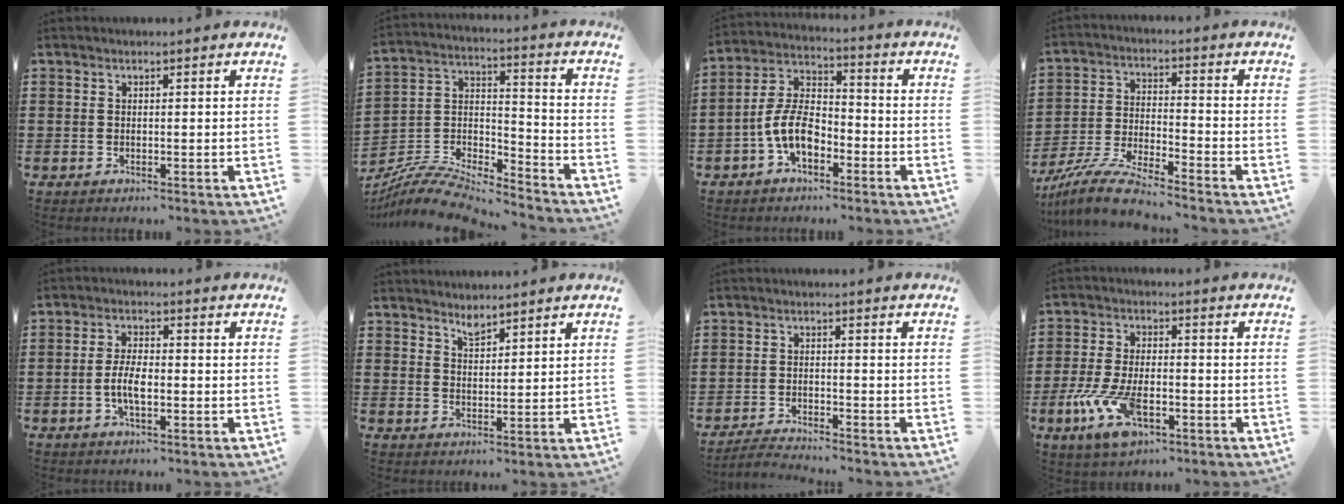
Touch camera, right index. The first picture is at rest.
{"total": 8.3, "force": [-7.9, 1.6, 2.1], "torque": [-0.045, 0.010, -0.159]}
{"total": 8.5, "force": [-3.5, 4.4, 6.3], "torque": [-0.149, 0.005, -0.072]}
{"total": 8.4, "force": [-7.8, 0.1, 3.0], "torque": [-0.071, 0.002, -0.155]}
{"total": 4.7, "force": [-1.2, 1.8, 4.2], "torque": [-0.100, -0.004, -0.028]}
{"total": 2.1, "force": [2.0, 0.4, 0.5], "torque": [-0.013, 0.002, 0.039]}
{"total": 2.7, "force": [-2.7, 0.0, 0.1], "torque": [-0.007, 0.000, -0.057]}
{"total": 9.3, "force": [-3.9, 4.2, 7.4], "torque": [-0.173, -0.012, -0.070]}